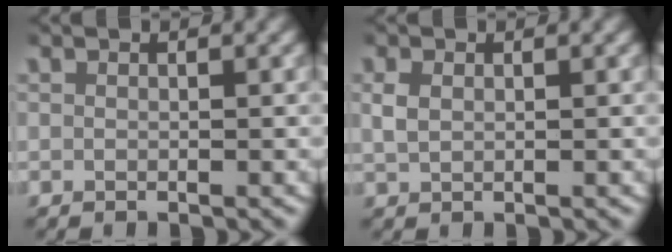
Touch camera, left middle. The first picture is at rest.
{"total": 1.6, "force": [0.4, 1.2, 1.0], "torque": [-0.026, 0.000, 0.012]}